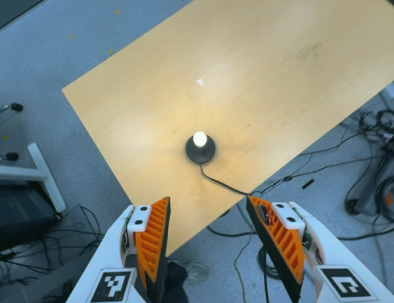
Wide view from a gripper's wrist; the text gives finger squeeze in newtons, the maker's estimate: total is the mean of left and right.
{"total": 0.0}